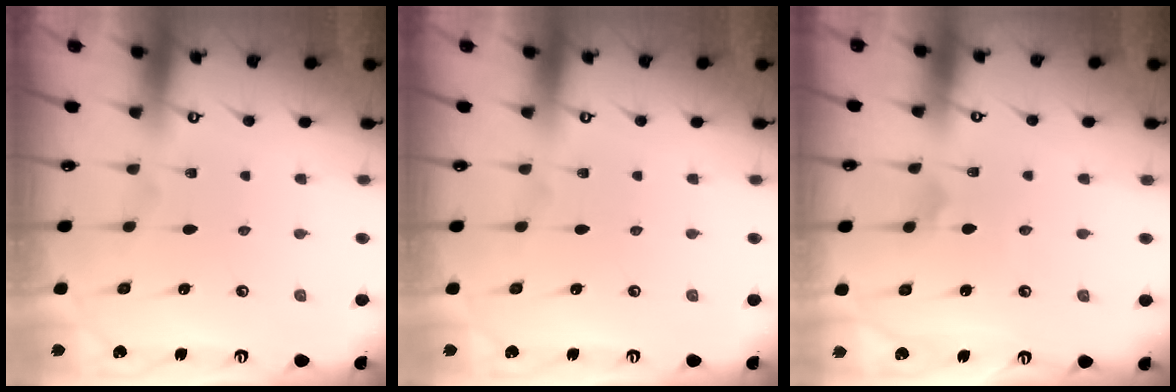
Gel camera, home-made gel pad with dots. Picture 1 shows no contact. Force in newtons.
{"total": 0.0}
{"total": 2.3, "press": 2.3, "slide": 0.2}